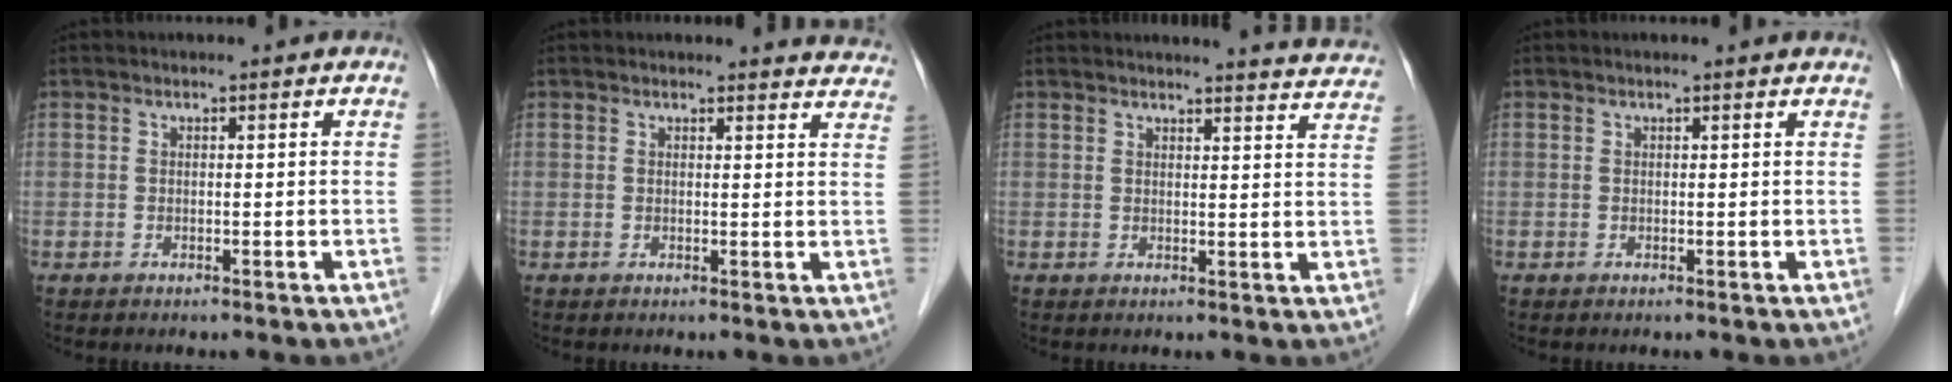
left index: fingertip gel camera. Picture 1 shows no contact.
{"total": 6.0, "force": [5.9, 0.9, 0.3], "torque": [0.016, -0.025, 0.033]}
{"total": 10.2, "force": [10.0, 0.4, 1.7], "torque": [-0.006, -0.038, 0.090]}
{"total": 1.7, "force": [1.6, 0.1, 0.5], "torque": [-0.015, 0.008, 0.013]}